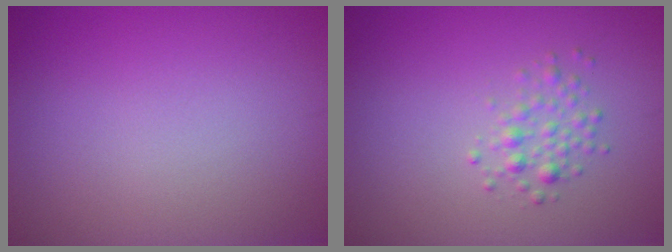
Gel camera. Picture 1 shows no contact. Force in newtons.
{"total": 1.5, "press": 1.5, "slide": 0.0}